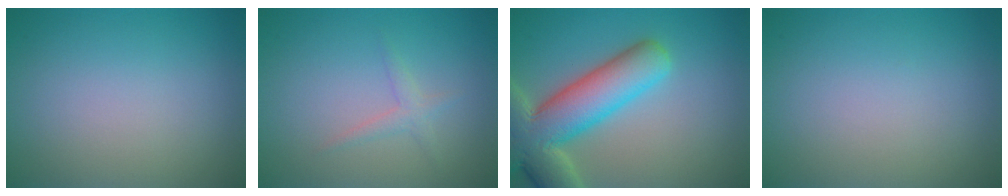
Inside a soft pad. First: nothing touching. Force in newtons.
{"total": 1.3, "press": 1.3, "slide": 0.1}
{"total": 10.0, "press": 9.9, "slide": 1.0}
{"total": 0.0}